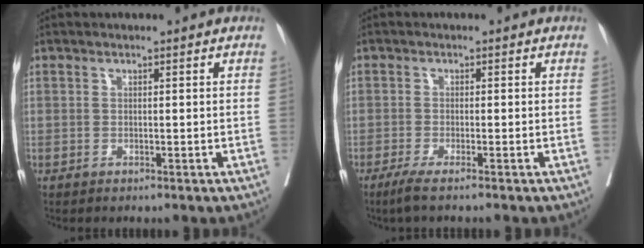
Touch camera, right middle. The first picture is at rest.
{"total": 3.6, "force": [-2.7, -0.5, 2.3], "torque": [-0.037, -0.008, -0.050]}